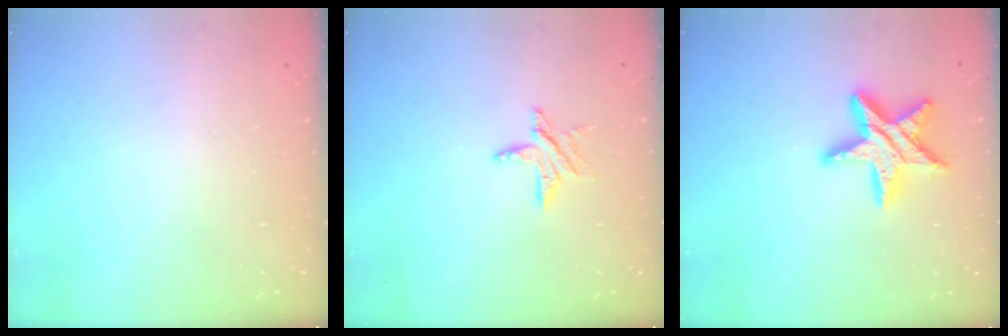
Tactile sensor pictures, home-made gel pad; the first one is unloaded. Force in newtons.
{"total": 6.6, "press": 6.6, "slide": 0.3}
{"total": 13.7, "press": 13.7, "slide": 1.0}